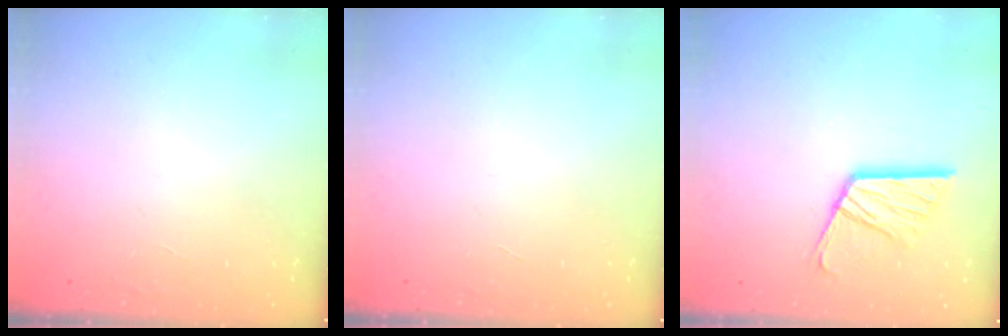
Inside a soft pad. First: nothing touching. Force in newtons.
{"total": 0.0}
{"total": 14.2, "press": 14.1, "slide": 1.3}